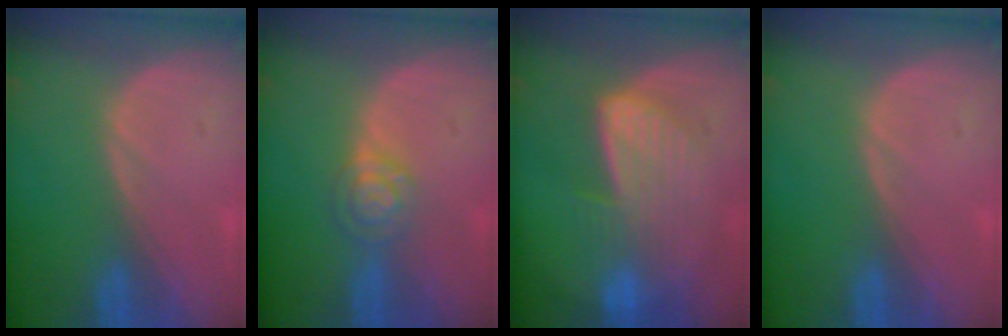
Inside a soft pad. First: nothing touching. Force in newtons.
{"total": 4.0, "press": 3.6, "slide": 1.7}
{"total": 7.1, "press": 7.0, "slide": 1.1}
{"total": 0.0}